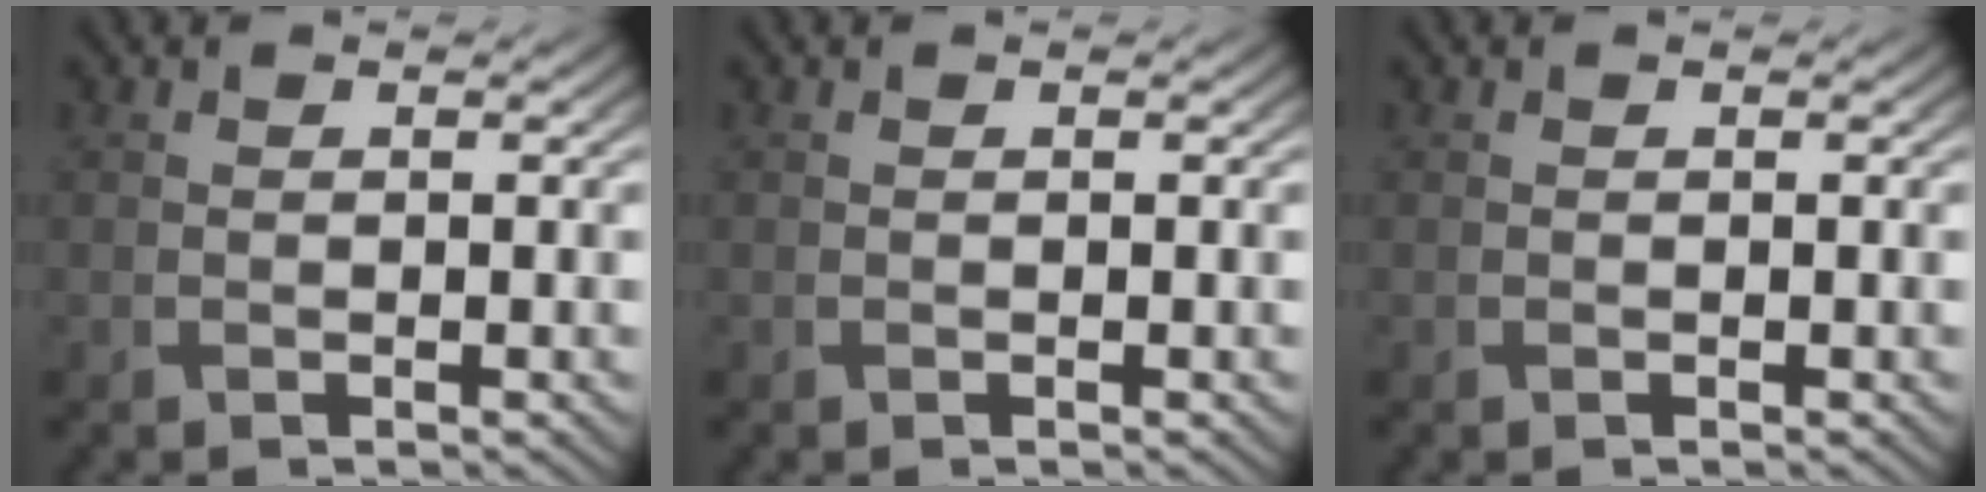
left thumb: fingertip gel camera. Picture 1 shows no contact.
{"total": 0.0}
{"total": 0.0}